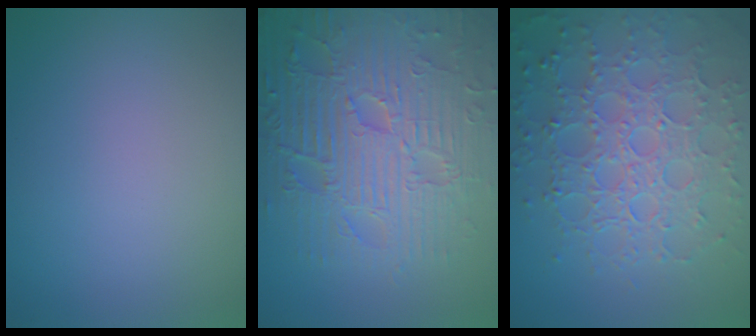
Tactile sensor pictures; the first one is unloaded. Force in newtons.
{"total": 9.4, "press": 6.8, "slide": 6.4}
{"total": 8.0, "press": 5.7, "slide": 5.6}